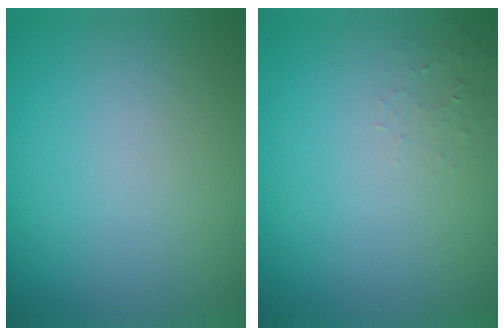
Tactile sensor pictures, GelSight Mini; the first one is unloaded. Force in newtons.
{"total": 0.9, "press": 0.9, "slide": 0.2}